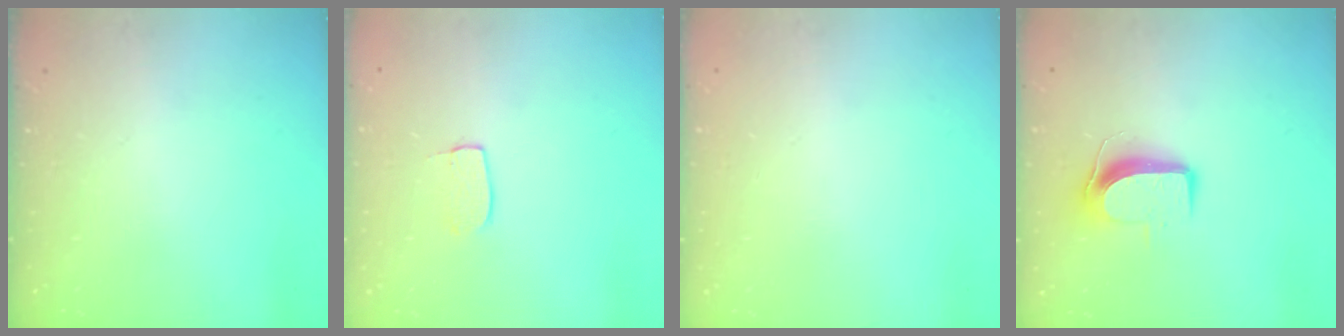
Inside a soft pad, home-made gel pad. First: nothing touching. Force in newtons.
{"total": 5.0, "press": 5.0, "slide": 0.3}
{"total": 0.0}
{"total": 9.3, "press": 9.3, "slide": 1.1}